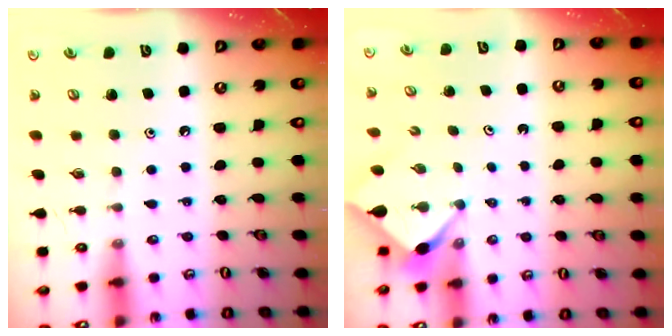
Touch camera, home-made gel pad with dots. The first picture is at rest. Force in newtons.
{"total": 2.6, "press": 2.5, "slide": 0.4}